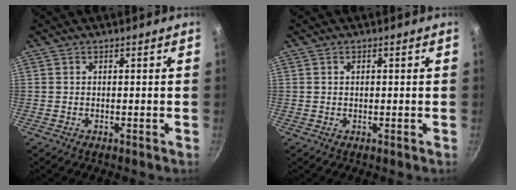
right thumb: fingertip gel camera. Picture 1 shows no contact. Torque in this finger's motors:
{"motor_torque": [-0.06, -0.09, -0.55, 0.11, -0.02]}